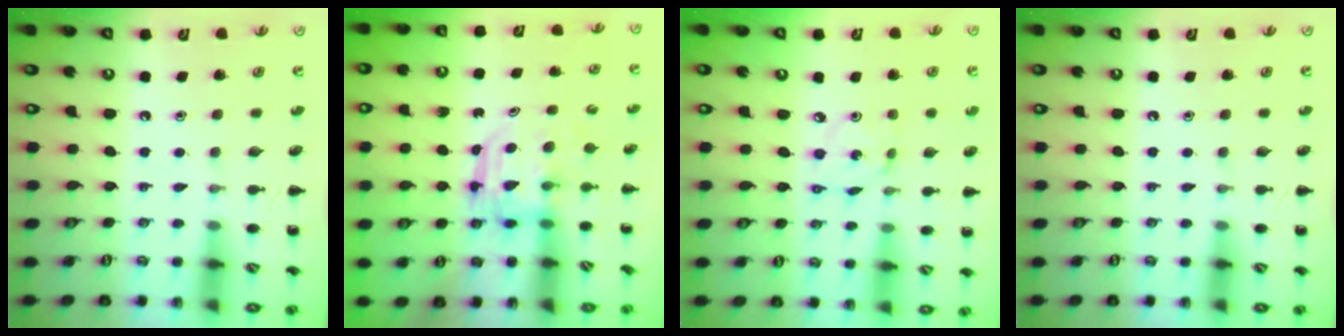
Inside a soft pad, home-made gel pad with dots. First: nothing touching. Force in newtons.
{"total": 3.2, "press": 3.2, "slide": 0.2}
{"total": 2.4, "press": 2.4, "slide": 0.4}
{"total": 0.0}